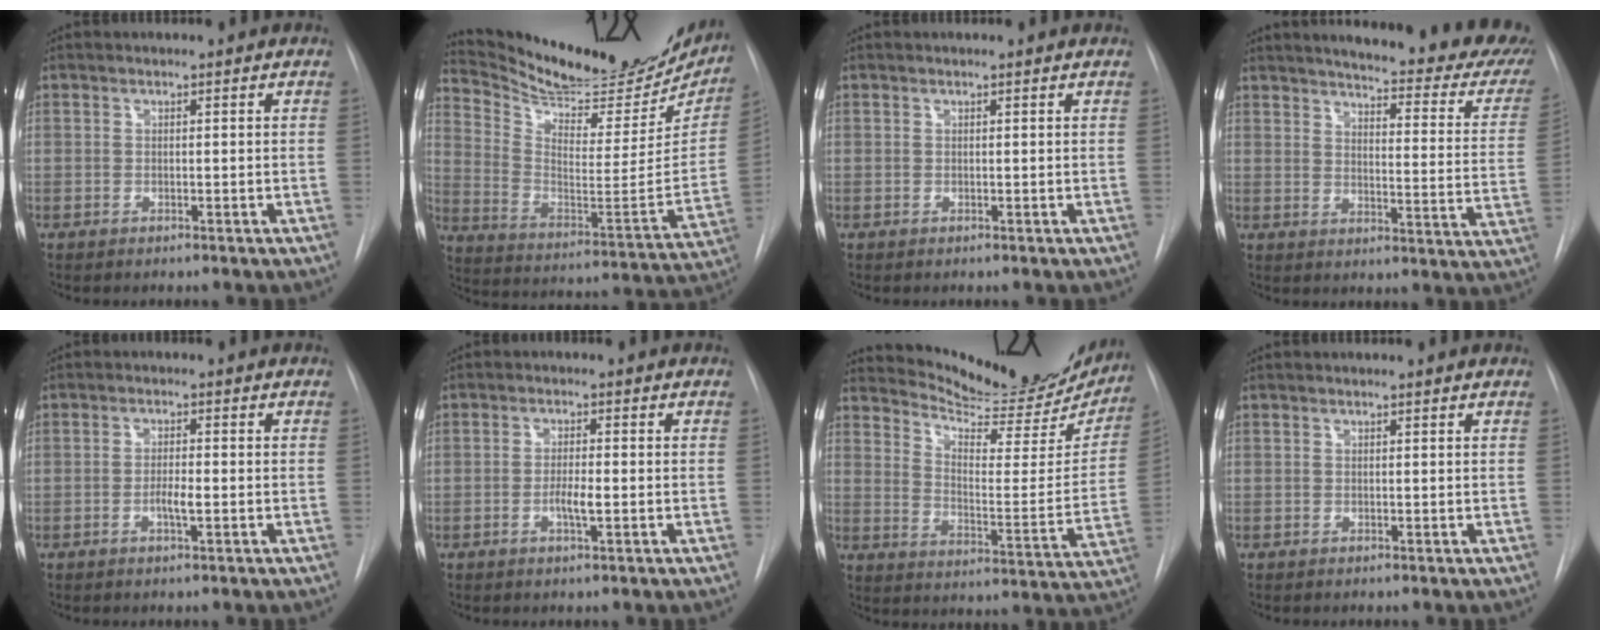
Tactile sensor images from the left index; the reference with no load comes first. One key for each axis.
{"total": 28.4, "fx": 25.5, "fy": 6.9, "fz": 10.3, "tx": -0.175, "ty": -0.069, "tz": 0.355}
{"total": 1.1, "fx": 1.1, "fy": 0.0, "fz": 0.2, "tx": -0.011, "ty": 0.006, "tz": 0.014}
{"total": 27.1, "fx": 23.6, "fy": 4.1, "fz": 12.6, "tx": -0.174, "ty": -0.091, "tz": 0.265}
{"total": 2.2, "fx": -0.7, "fy": 0.3, "fz": 2.1, "tx": -0.039, "ty": -0.001, "tz": -0.012}
{"total": 2.6, "fx": -0.7, "fy": 0.3, "fz": 2.5, "tx": -0.047, "ty": -0.003, "tz": -0.012}
{"total": 21.2, "fx": 19.9, "fy": 3.9, "fz": 6.0, "tx": -0.085, "ty": -0.068, "tz": 0.260}
{"total": 1.5, "fx": 1.5, "fy": 0.0, "fz": 0.2, "tx": -0.012, "ty": 0.006, "tz": 0.016}